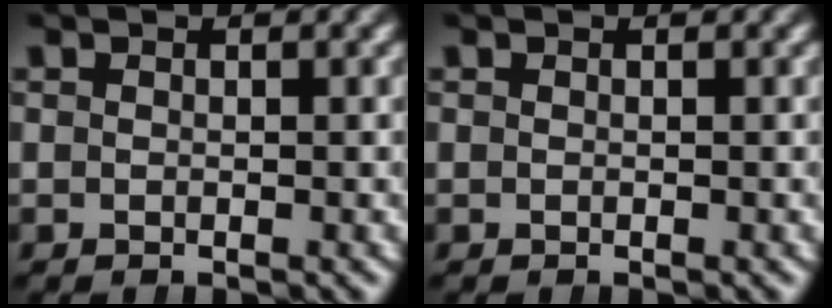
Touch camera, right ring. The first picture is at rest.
{"total": 0.0}